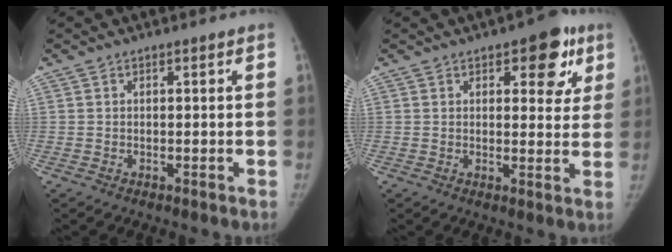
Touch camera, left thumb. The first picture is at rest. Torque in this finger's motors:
{"motor_torque": [-0.26, 0.23, 0.64, -0.25, 0.11]}